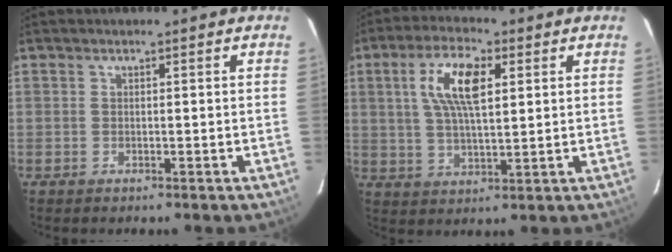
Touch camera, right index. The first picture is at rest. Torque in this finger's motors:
{"motor_torque": [1.07, 0.29, 0.51, 0.15]}